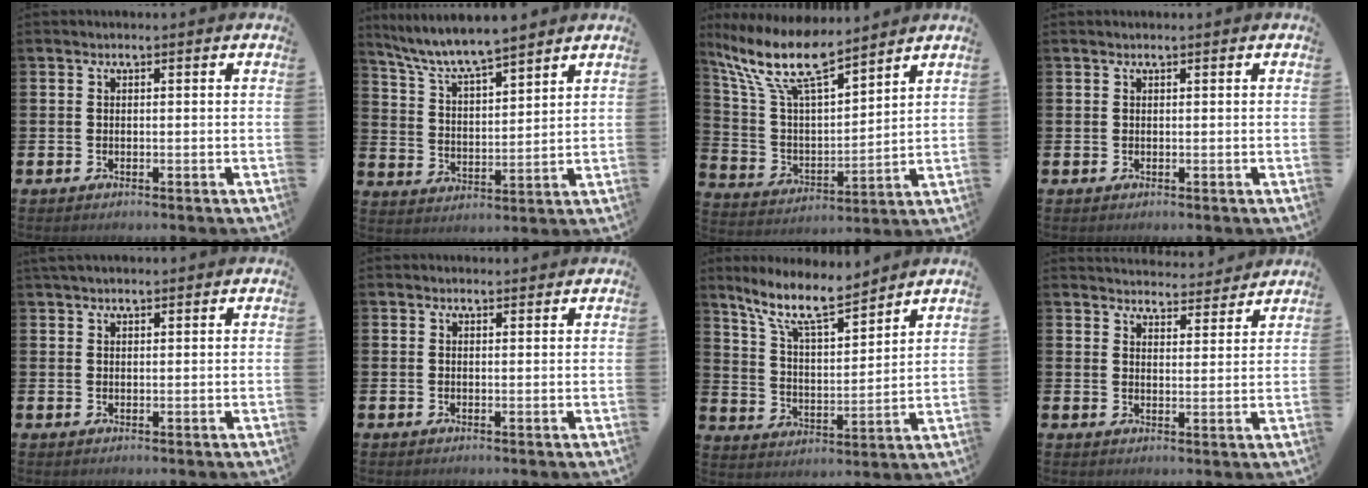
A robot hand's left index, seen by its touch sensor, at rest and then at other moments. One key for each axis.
{"total": 7.2, "fx": 6.8, "fy": 0.7, "fz": 2.4, "tx": -0.079, "ty": -0.040, "tz": 0.120}
{"total": 12.2, "fx": 10.0, "fy": 2.6, "fz": 6.5, "tx": -0.167, "ty": -0.047, "tz": 0.175}
{"total": 0.0}
{"total": 1.7, "fx": 1.5, "fy": 0.5, "fz": 0.6, "tx": -0.005, "ty": -0.001, "tz": 0.025}
{"total": 0.8, "fx": 0.8, "fy": 0.2, "fz": 0.1, "tx": 0.006, "ty": -0.001, "tz": 0.013}
{"total": 10.1, "fx": 8.7, "fy": 2.0, "fz": 4.9, "tx": -0.121, "ty": -0.040, "tz": 0.155}
{"total": 4.1, "fx": 4.0, "fy": 0.5, "fz": 0.0, "tx": -0.002, "ty": -0.034, "tz": 0.069}